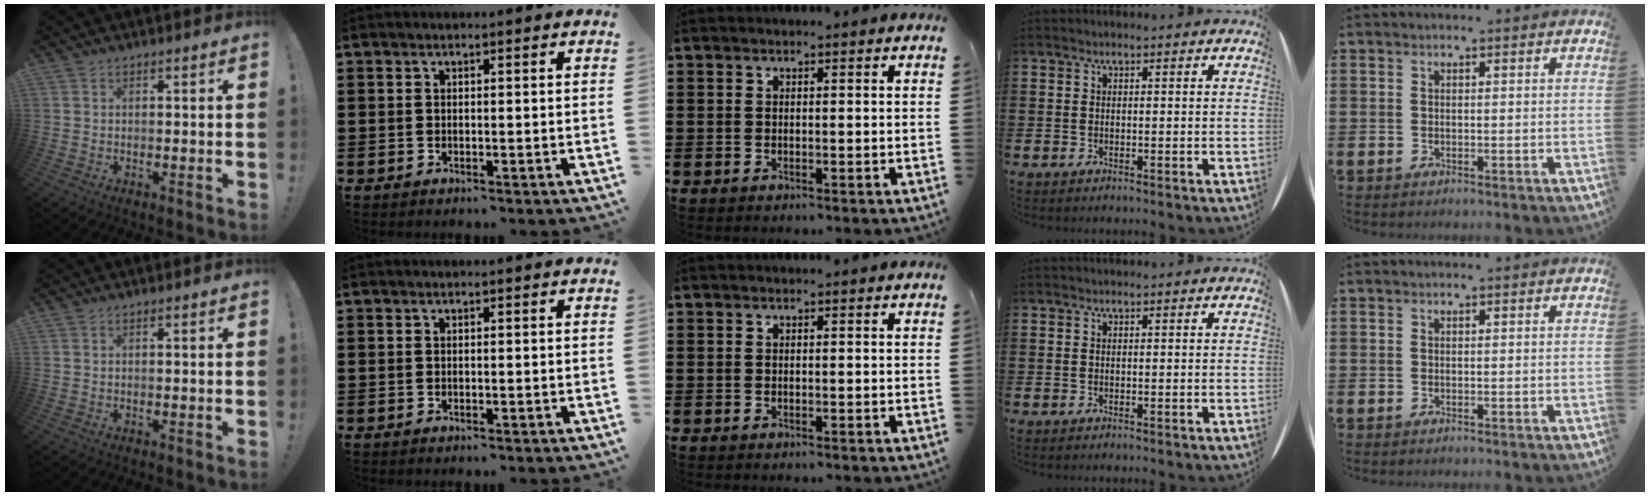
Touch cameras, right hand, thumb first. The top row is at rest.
{}